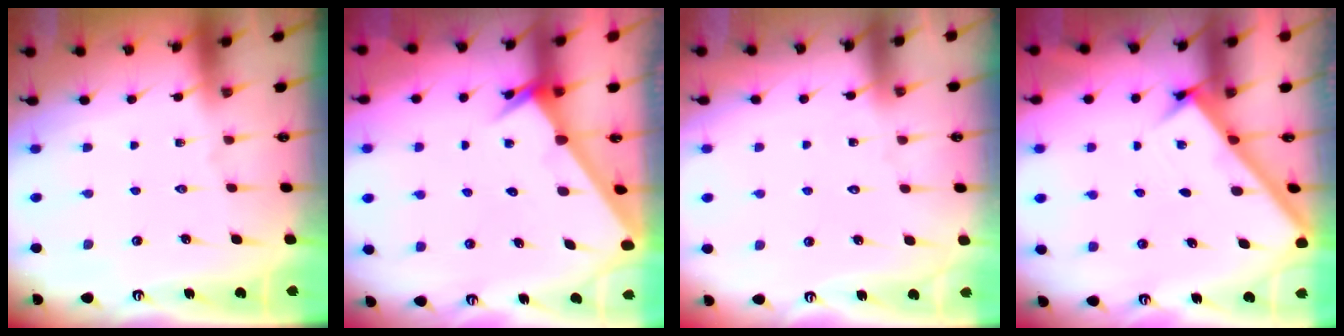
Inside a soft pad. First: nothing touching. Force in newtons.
{"total": 2.4, "press": 2.4, "slide": 0.1}
{"total": 5.4, "press": 5.4, "slide": 0.5}
{"total": 2.1, "press": 2.1, "slide": 0.2}